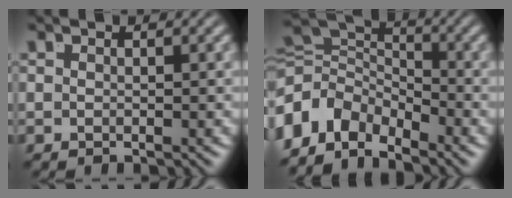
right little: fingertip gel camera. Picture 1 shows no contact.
{"total": 11.1, "force": [-1.1, 9.2, 6.1], "torque": [-0.137, -0.035, -0.023]}